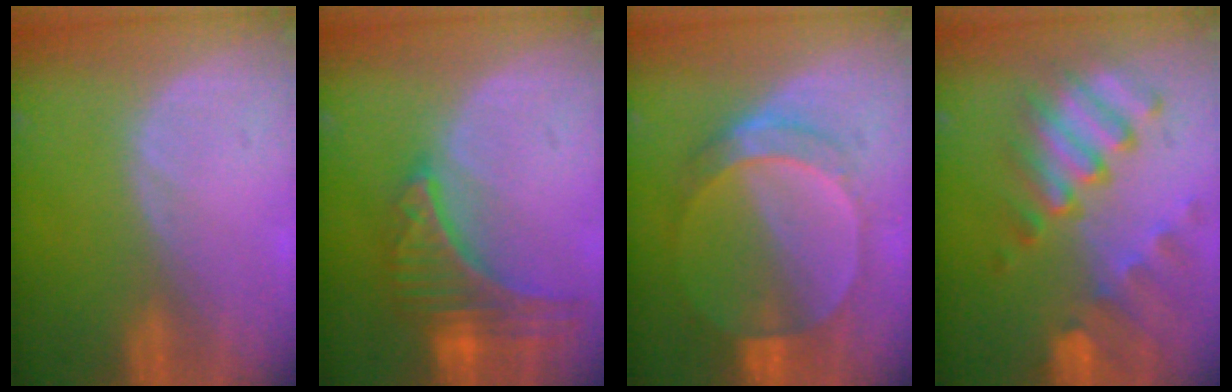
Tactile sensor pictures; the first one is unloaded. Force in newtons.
{"total": 9.0, "press": 7.9, "slide": 4.3}
{"total": 7.3, "press": 6.4, "slide": 3.6}
{"total": 10.4, "press": 9.0, "slide": 5.3}